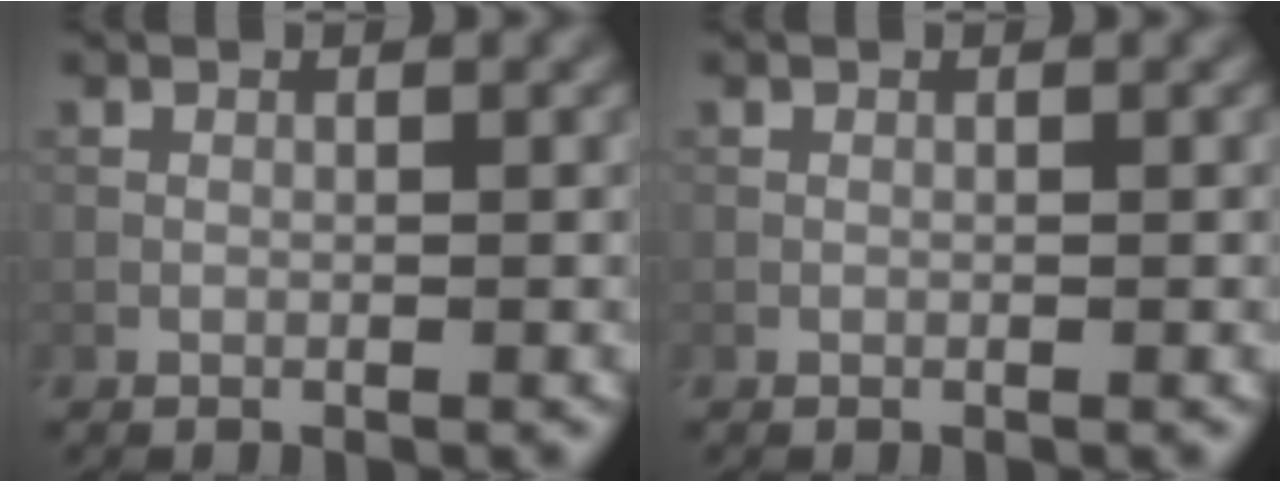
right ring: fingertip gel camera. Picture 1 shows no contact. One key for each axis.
{"total": 0.0}